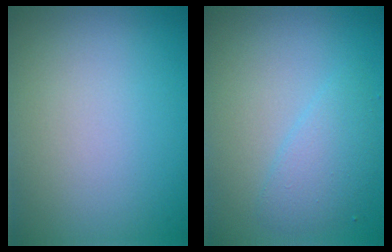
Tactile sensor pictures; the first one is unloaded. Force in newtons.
{"total": 2.5, "press": 2.5, "slide": 0.1}